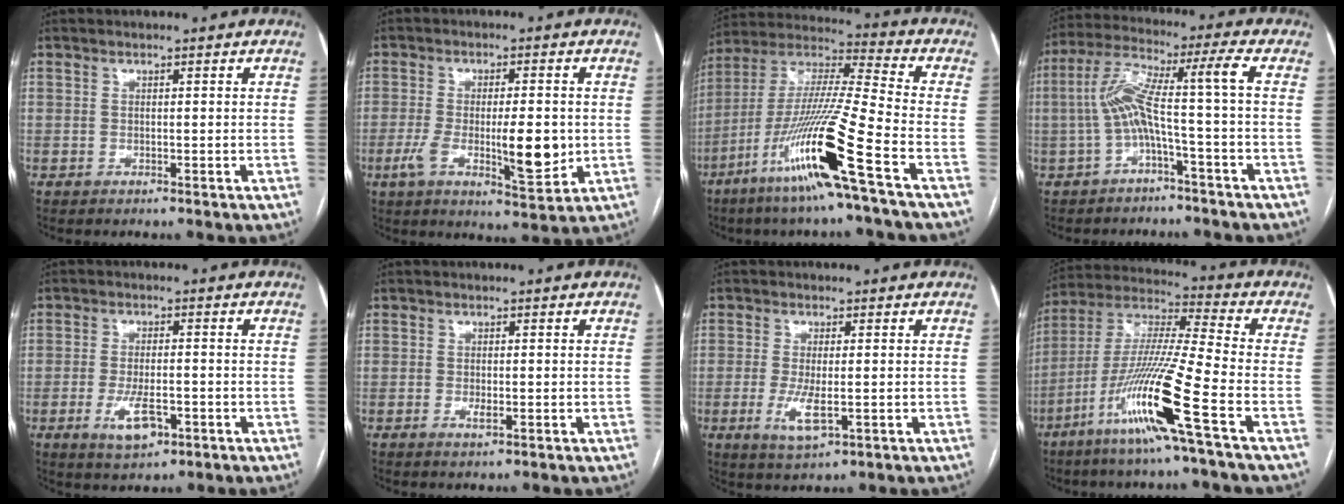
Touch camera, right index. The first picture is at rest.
{"total": 10.7, "force": [-1.9, 2.8, 10.1], "torque": [-0.171, -0.012, -0.024]}
{"total": 19.1, "force": [-9.1, -1.3, 16.7], "torque": [-0.355, -0.038, -0.180]}
{"total": 8.7, "force": [-1.8, -1.2, 8.4], "torque": [-0.172, 0.043, -0.033]}
{"total": 5.9, "force": [-2.4, 2.1, 5.0], "torque": [-0.096, -0.006, -0.035]}
{"total": 1.4, "force": [-0.6, 0.5, 1.1], "torque": [-0.020, 0.000, -0.009]}
{"total": 5.1, "force": [-1.3, 1.3, 4.7], "torque": [-0.098, -0.012, -0.020]}
{"total": 16.8, "force": [-7.8, -1.4, 14.8], "torque": [-0.303, -0.027, -0.154]}